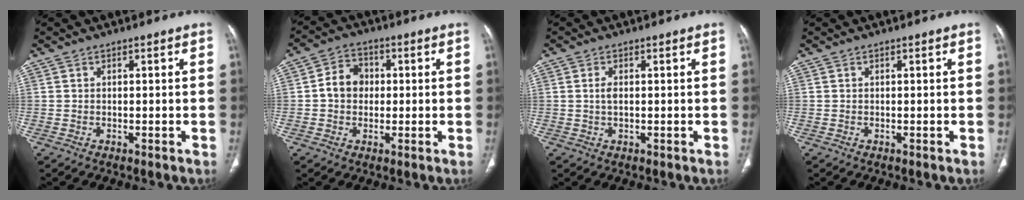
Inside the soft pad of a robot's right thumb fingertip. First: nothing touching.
{"total": 8.1, "force": [0.2, 6.9, 4.2], "torque": [-0.048, 0.019, -0.006]}
{"total": 1.8, "force": [0.1, 0.9, 1.6], "torque": [-0.034, 0.000, 0.003]}
{"total": 0.0}